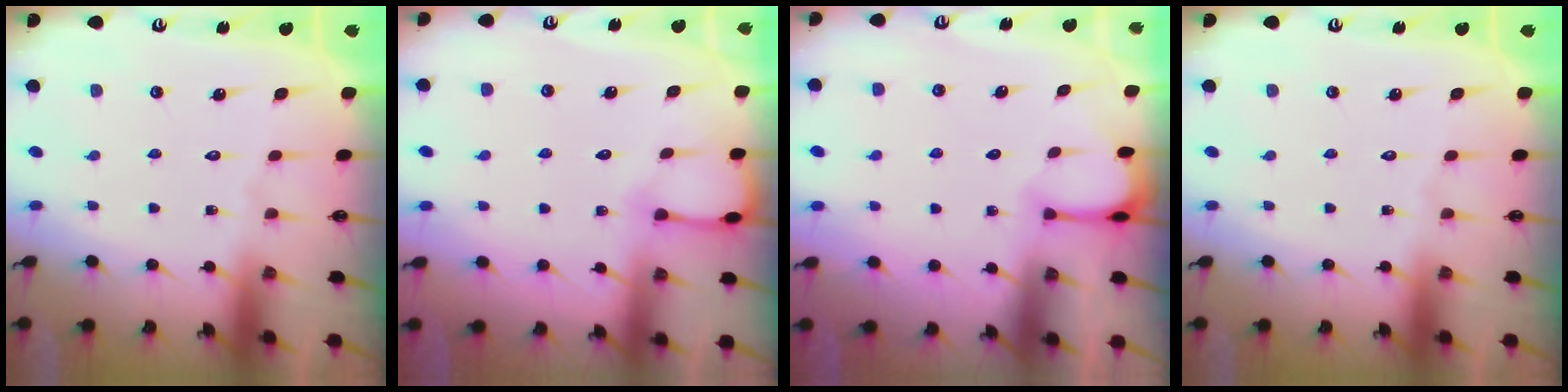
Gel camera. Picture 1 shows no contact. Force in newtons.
{"total": 4.9, "press": 4.9, "slide": 0.5}
{"total": 2.0, "press": 2.0, "slide": 0.2}
{"total": 0.0}